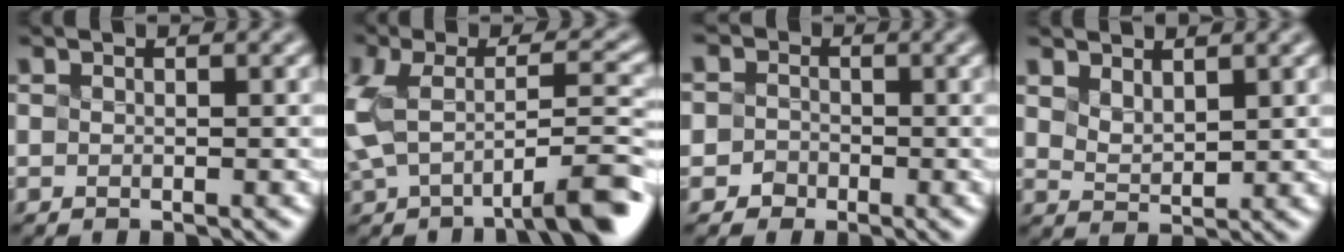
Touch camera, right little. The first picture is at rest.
{"total": 5.9, "force": [-3.7, 0.9, 4.5], "torque": [-0.091, -0.005, -0.040]}
{"total": 2.7, "force": [-1.7, 1.1, -1.8], "torque": [0.043, 0.001, -0.018]}
{"total": 1.2, "force": [0.8, -0.6, -0.6], "torque": [-0.012, -0.014, 0.053]}